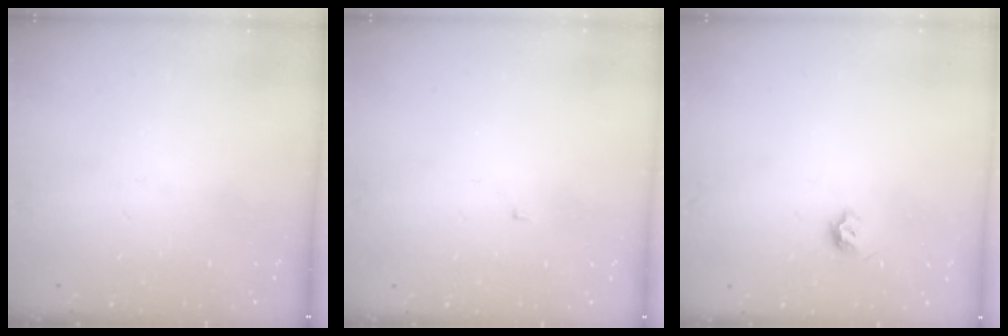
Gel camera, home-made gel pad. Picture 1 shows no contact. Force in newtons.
{"total": 1.4, "press": 1.3, "slide": 0.1}
{"total": 4.1, "press": 4.0, "slide": 0.7}